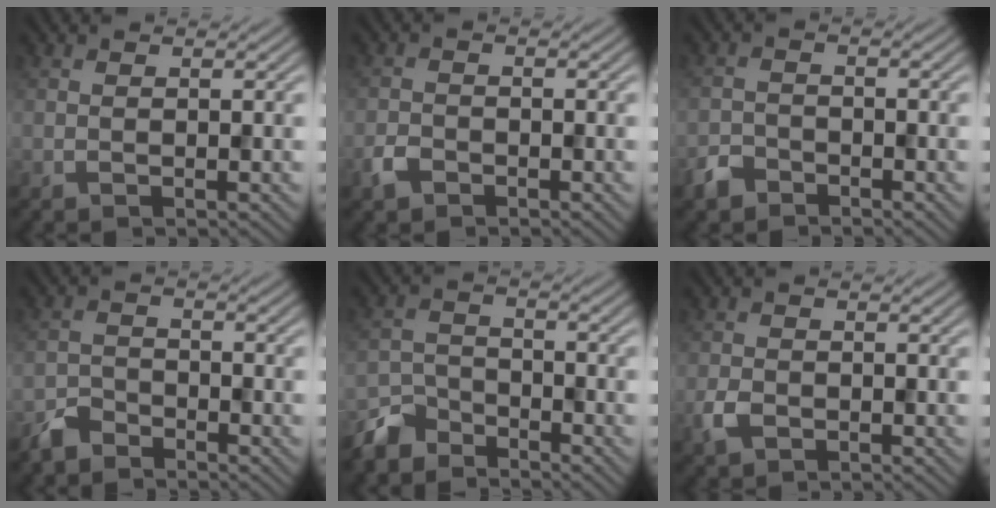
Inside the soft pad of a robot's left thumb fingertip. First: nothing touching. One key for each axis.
{"total": 2.2, "fx": -1.6, "fy": 1.2, "fz": 0.8, "tx": -0.020, "ty": -0.002, "tz": -0.038}
{"total": 2.8, "fx": -2.3, "fy": 1.4, "fz": 0.7, "tx": -0.015, "ty": -0.002, "tz": -0.055}
{"total": 3.2, "fx": -2.9, "fy": 1.3, "fz": 0.8, "tx": -0.017, "ty": -0.001, "tz": -0.067}
{"total": 5.4, "fx": -4.8, "fy": 2.3, "fz": 1.3, "tx": -0.032, "ty": -0.005, "tz": -0.109}
{"total": 2.3, "fx": -1.3, "fy": 1.5, "fz": 1.3, "tx": -0.034, "ty": -0.005, "tz": -0.030}